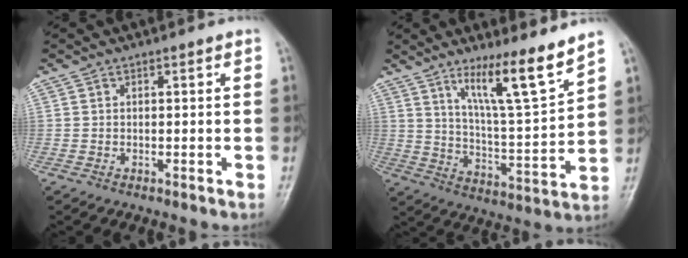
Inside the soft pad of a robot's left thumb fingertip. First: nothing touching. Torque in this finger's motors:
{"motor_torque": [0.45, 0.29, 1.01, -0.86, 0.19]}